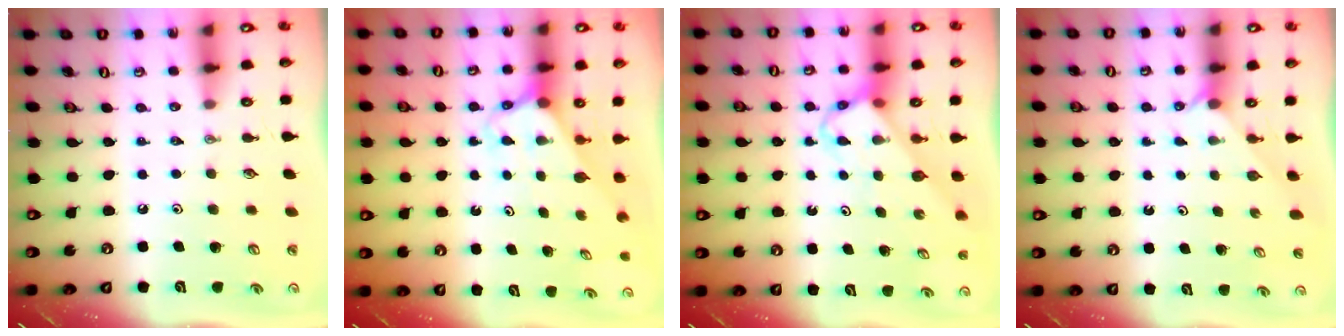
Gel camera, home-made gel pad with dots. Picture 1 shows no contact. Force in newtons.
{"total": 2.7, "press": 2.7, "slide": 0.1}
{"total": 3.7, "press": 3.7, "slide": 0.1}
{"total": 1.8, "press": 1.8, "slide": 0.2}